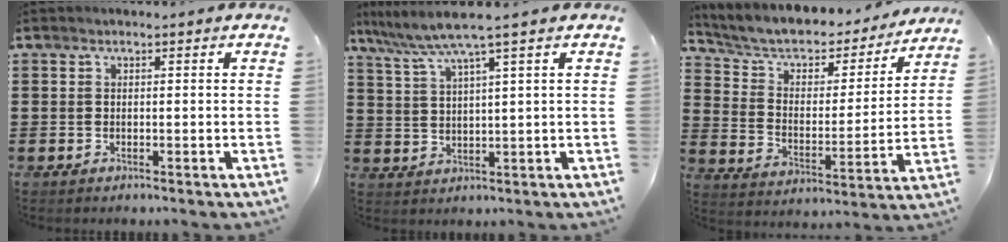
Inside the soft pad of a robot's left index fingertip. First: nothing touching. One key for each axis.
{"total": 4.9, "fx": 3.2, "fy": -0.4, "fz": 3.7, "tx": -0.086, "ty": -0.015, "tz": 0.049}
{"total": 5.0, "fx": 3.7, "fy": 2.8, "fz": 1.9, "tx": -0.064, "ty": -0.026, "tz": 0.056}